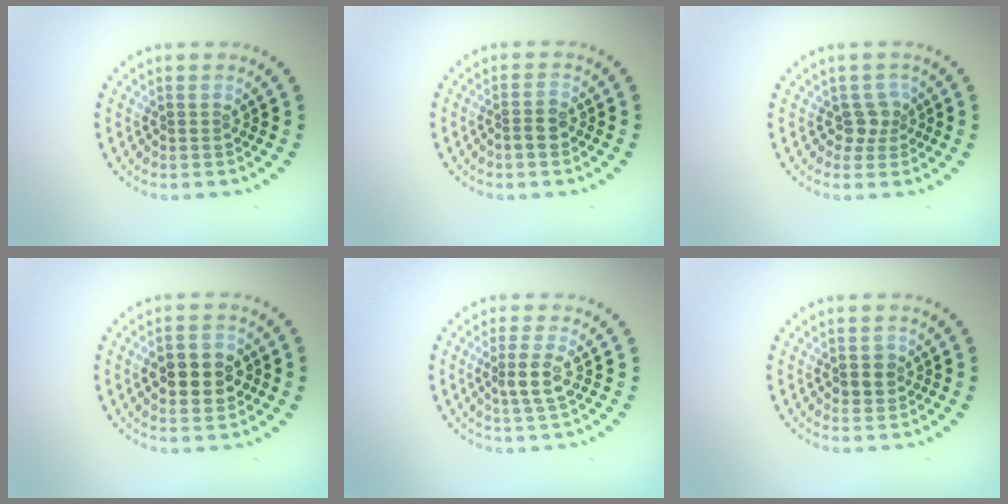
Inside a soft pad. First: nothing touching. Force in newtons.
{"total": 1.8, "press": 1.6, "slide": 0.7}
{"total": 1.8, "press": 1.4, "slide": 1.2}
{"total": 4.7, "press": 4.7, "slide": 0.4}
{"total": 2.4, "press": 2.1, "slide": 1.0}
{"total": 1.8, "press": 1.7, "slide": 0.6}